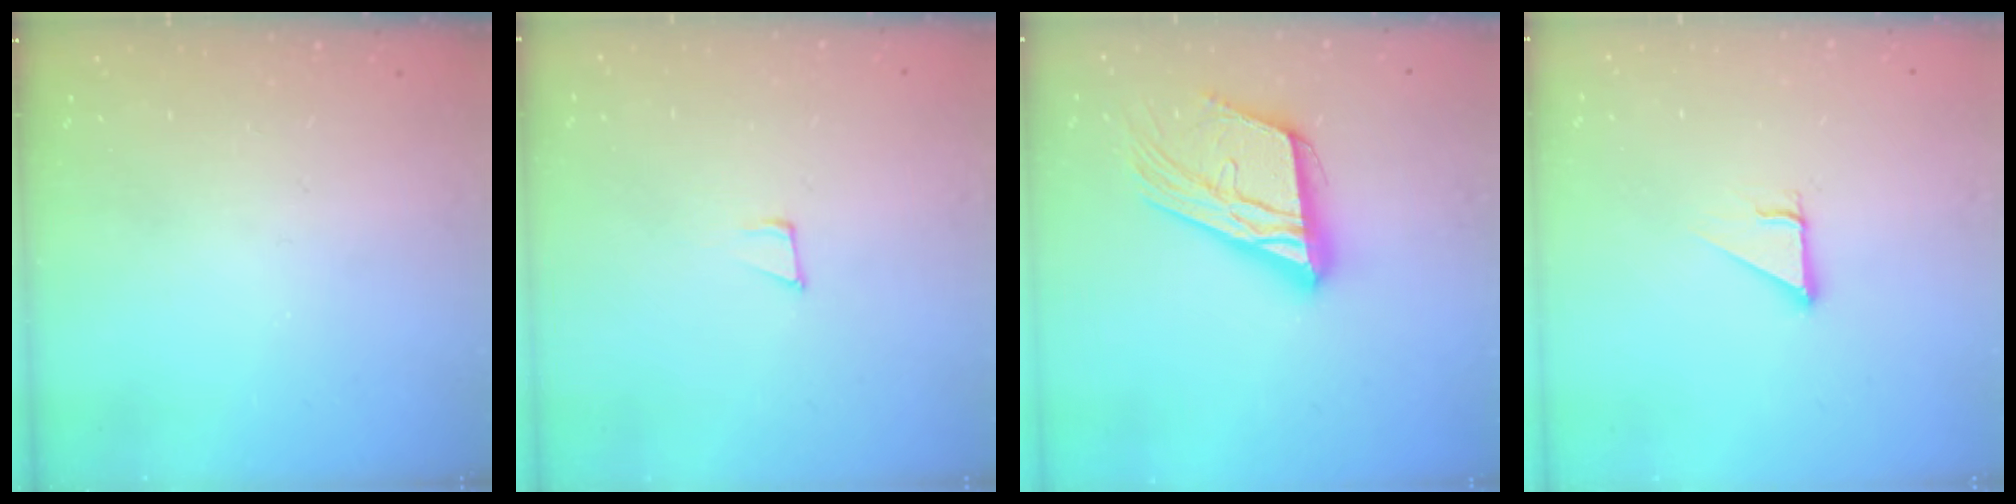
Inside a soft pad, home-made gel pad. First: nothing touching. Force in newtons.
{"total": 7.0, "press": 6.8, "slide": 1.4}
{"total": 19.6, "press": 19.4, "slide": 2.8}
{"total": 2.7, "press": 2.7, "slide": 0.3}